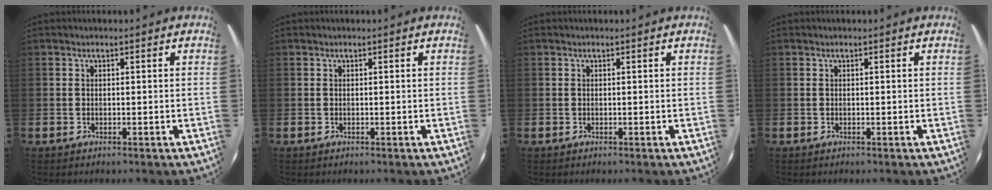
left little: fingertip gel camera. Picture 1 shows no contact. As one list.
[{"total": 0.0}, {"total": 0.0}, {"total": 0.0}]